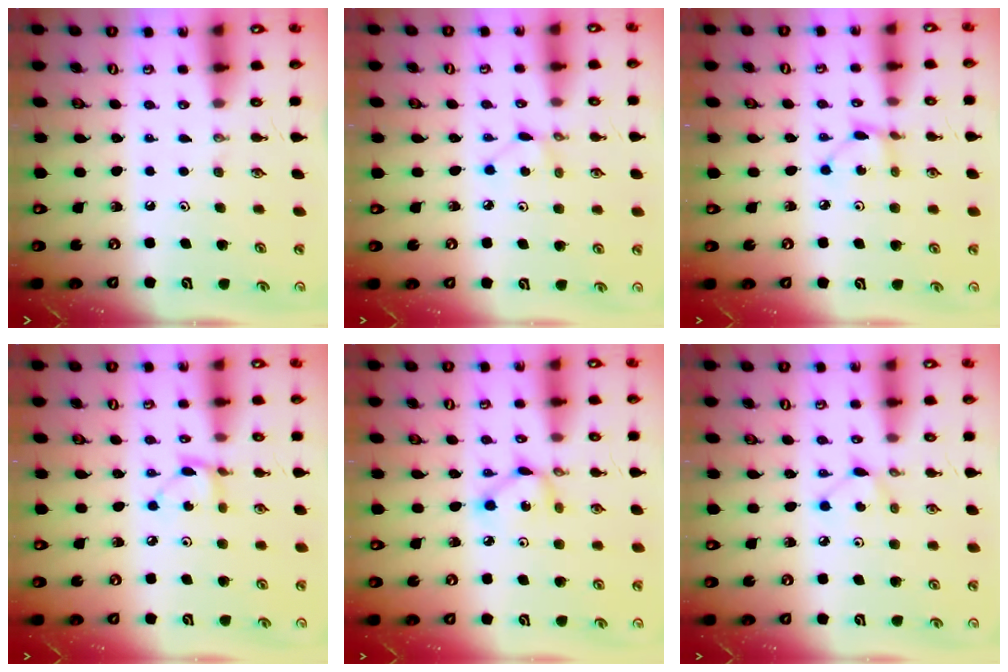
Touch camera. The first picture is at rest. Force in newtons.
{"total": 2.8, "press": 2.8, "slide": 0.3}
{"total": 2.4, "press": 2.4, "slide": 0.2}
{"total": 2.8, "press": 2.8, "slide": 0.2}
{"total": 4.3, "press": 4.3, "slide": 0.2}
{"total": 4.6, "press": 4.6, "slide": 0.4}